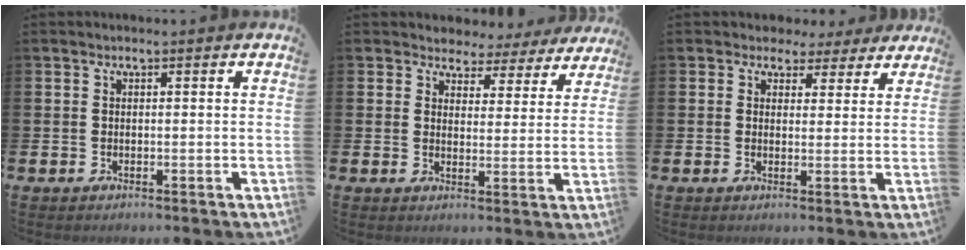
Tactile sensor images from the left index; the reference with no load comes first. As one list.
[{"total": 3.5, "force": [3.1, 1.7, -0.1], "torque": [-0.018, -0.024, 0.050]}, {"total": 3.2, "force": [2.4, 2.1, 0.2], "torque": [-0.012, -0.011, 0.039]}]